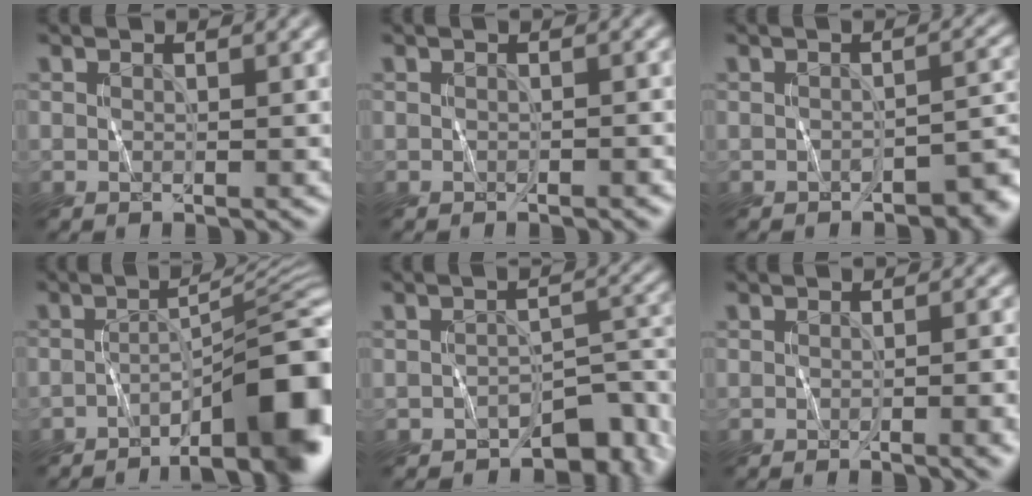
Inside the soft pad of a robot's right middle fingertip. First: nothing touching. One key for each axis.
{"total": 0.7, "fx": -0.5, "fy": 0.2, "fz": 0.4, "tx": -0.005, "ty": 0.002, "tz": -0.006}
{"total": 3.1, "fx": -2.0, "fy": 1.6, "fz": 1.6, "tx": -0.009, "ty": 0.001, "tz": -0.031}
{"total": 11.0, "fx": -5.9, "fy": 2.7, "fz": 8.9, "tx": -0.115, "ty": 0.014, "tz": -0.084}
{"total": 5.6, "fx": -3.8, "fy": 2.7, "fz": 3.0, "tx": -0.024, "ty": -0.002, "tz": -0.059}
{"total": 4.0, "fx": -1.4, "fy": 1.3, "fz": 3.5, "tx": -0.036, "ty": 0.001, "tz": -0.017}